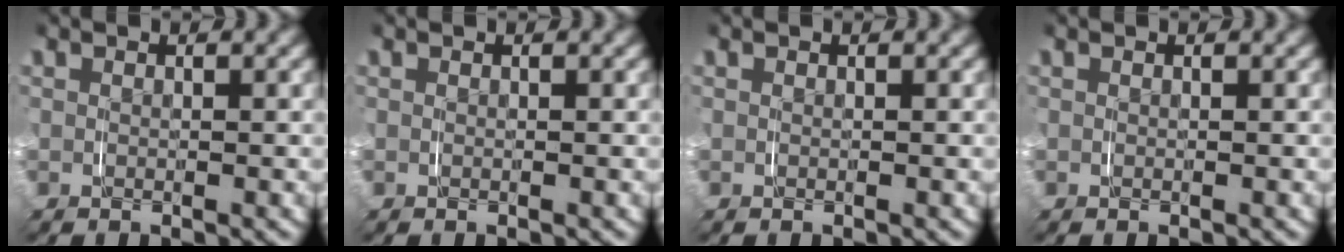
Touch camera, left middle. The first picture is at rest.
{"total": 0.0}
{"total": 0.0}
{"total": 0.0}